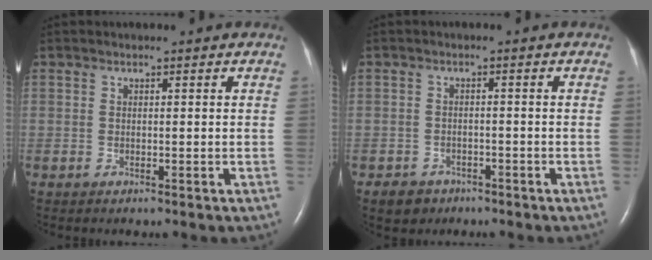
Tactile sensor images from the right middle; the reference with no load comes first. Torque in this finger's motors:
{"motor_torque": [-0.01, 0.05, -0.05, -0.01]}